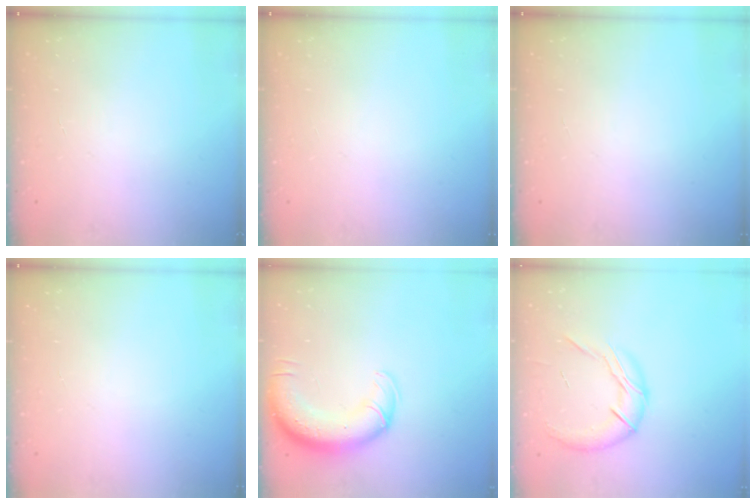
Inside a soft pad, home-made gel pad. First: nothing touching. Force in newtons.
{"total": 0.0}
{"total": 0.0}
{"total": 0.0}
{"total": 14.4, "press": 14.0, "slide": 3.4}
{"total": 12.1, "press": 12.0, "slide": 1.1}